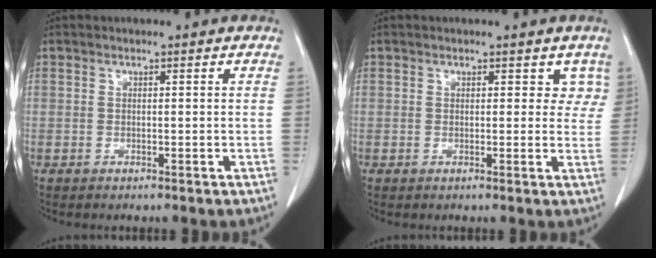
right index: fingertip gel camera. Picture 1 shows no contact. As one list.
[{"total": 3.0, "force": [1.8, 2.0, 1.4], "torque": [0.010, 0.001, 0.014]}]